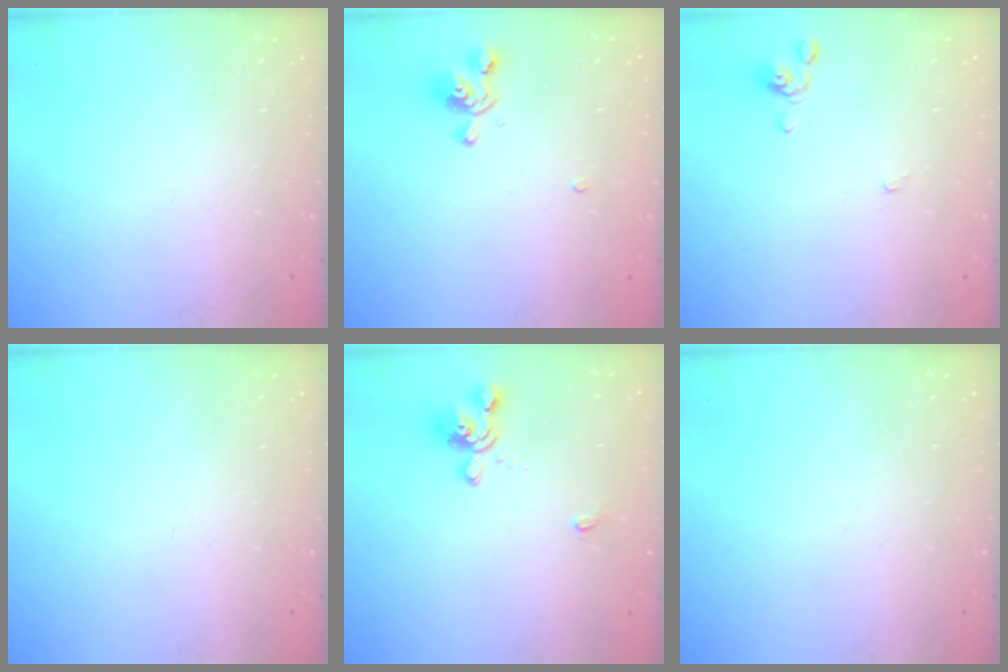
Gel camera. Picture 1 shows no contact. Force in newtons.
{"total": 1.1, "press": 0.1, "slide": 1.1}
{"total": 0.0}
{"total": 0.0}
{"total": 1.5, "press": 1.0, "slide": 1.1}
{"total": 0.0}